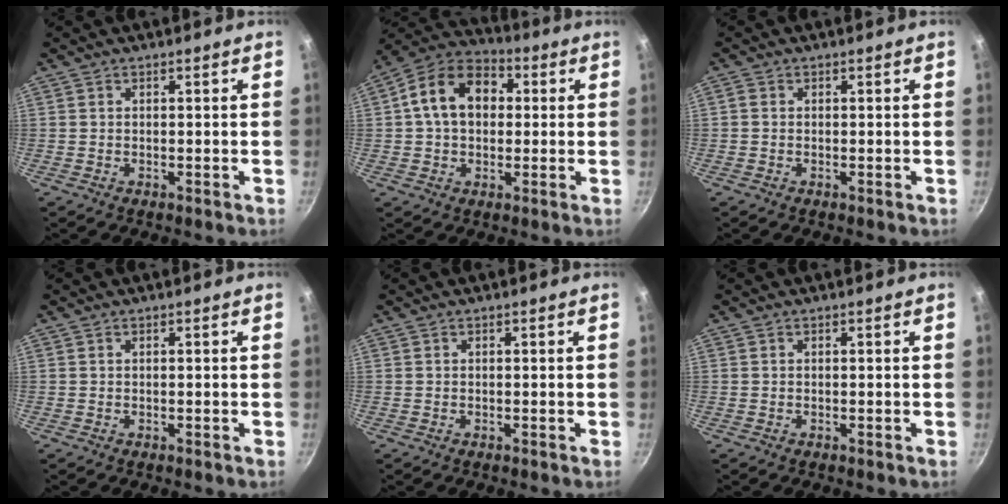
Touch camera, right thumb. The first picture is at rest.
{"total": 13.5, "force": [1.9, 9.9, 9.0], "torque": [-0.118, 0.028, 0.013]}
{"total": 0.7, "force": [-0.1, 0.7, 0.3], "torque": [-0.005, 0.002, -0.003]}
{"total": 0.0}
{"total": 0.0}
{"total": 0.0}